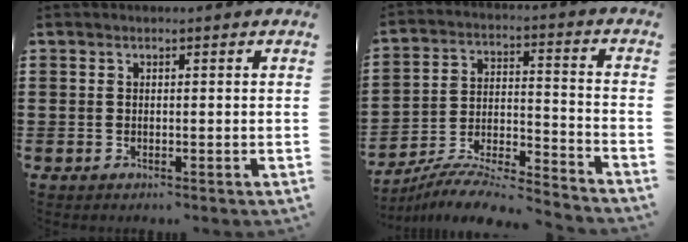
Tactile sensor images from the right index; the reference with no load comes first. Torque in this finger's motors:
{"motor_torque": [-0.97, 1.18, 0.48, 0.10]}